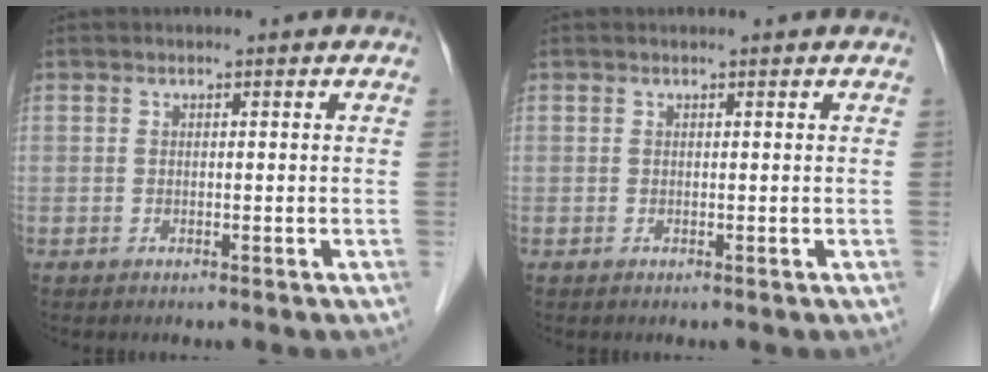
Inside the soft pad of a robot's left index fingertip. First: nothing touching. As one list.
[{"total": 0.9, "force": [0.9, 0.0, 0.2], "torque": [-0.009, 0.004, 0.011]}]